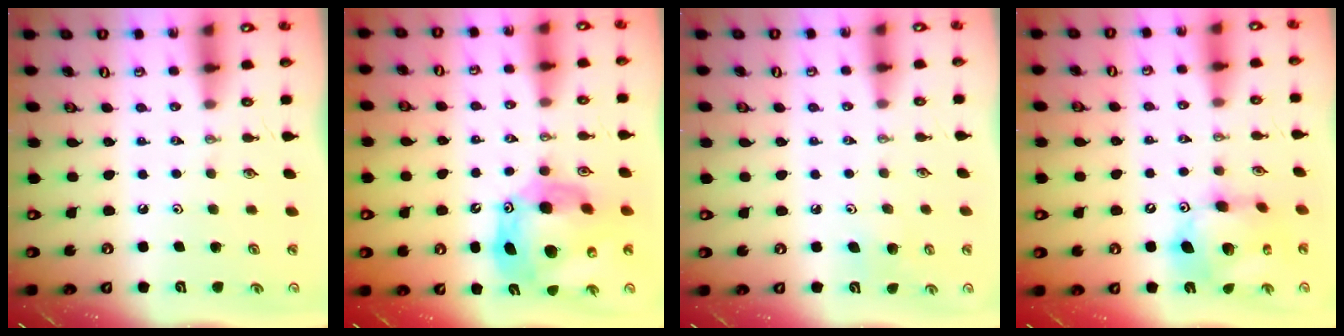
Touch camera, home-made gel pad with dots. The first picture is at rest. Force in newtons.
{"total": 17.8, "press": 17.7, "slide": 1.7}
{"total": 4.2, "press": 4.2, "slide": 0.4}
{"total": 14.6, "press": 14.5, "slide": 1.4}